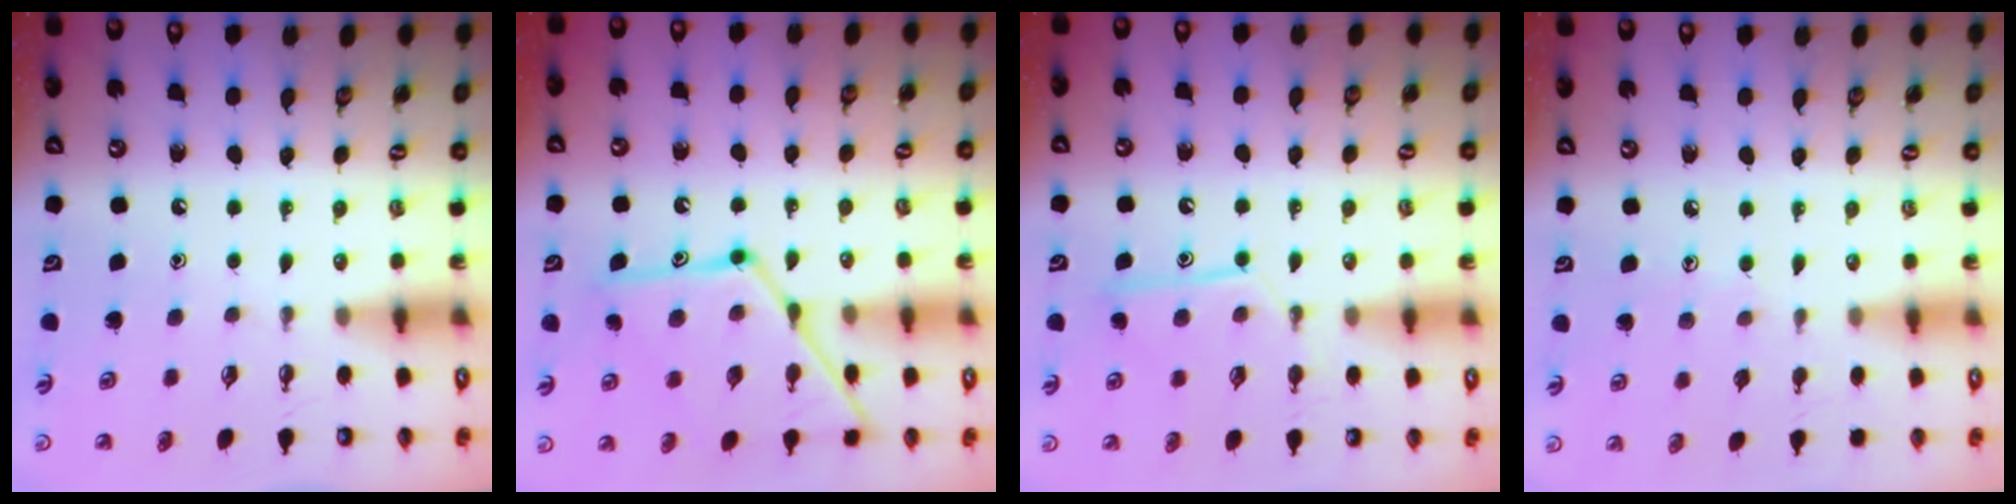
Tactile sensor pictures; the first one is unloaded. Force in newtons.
{"total": 16.4, "press": 16.4, "slide": 1.2}
{"total": 11.5, "press": 11.4, "slide": 0.8}
{"total": 5.5, "press": 5.5, "slide": 0.4}